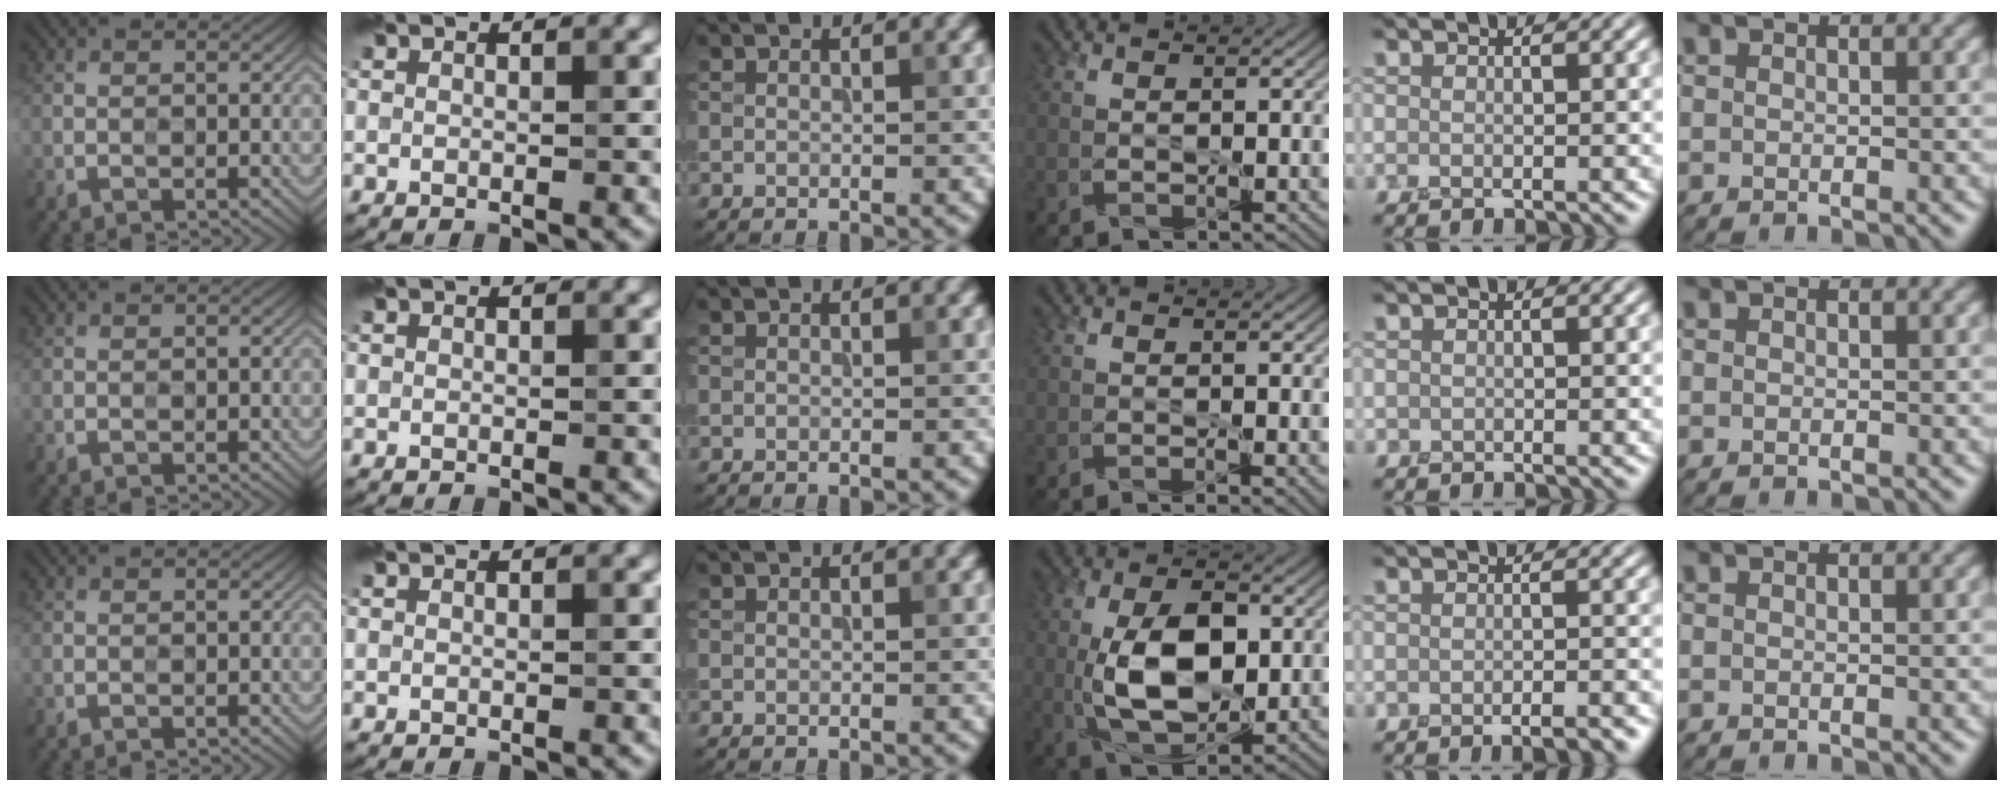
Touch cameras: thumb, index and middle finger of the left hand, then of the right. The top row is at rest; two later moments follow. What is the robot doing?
{"motion": "peel", "object": "bandage"}